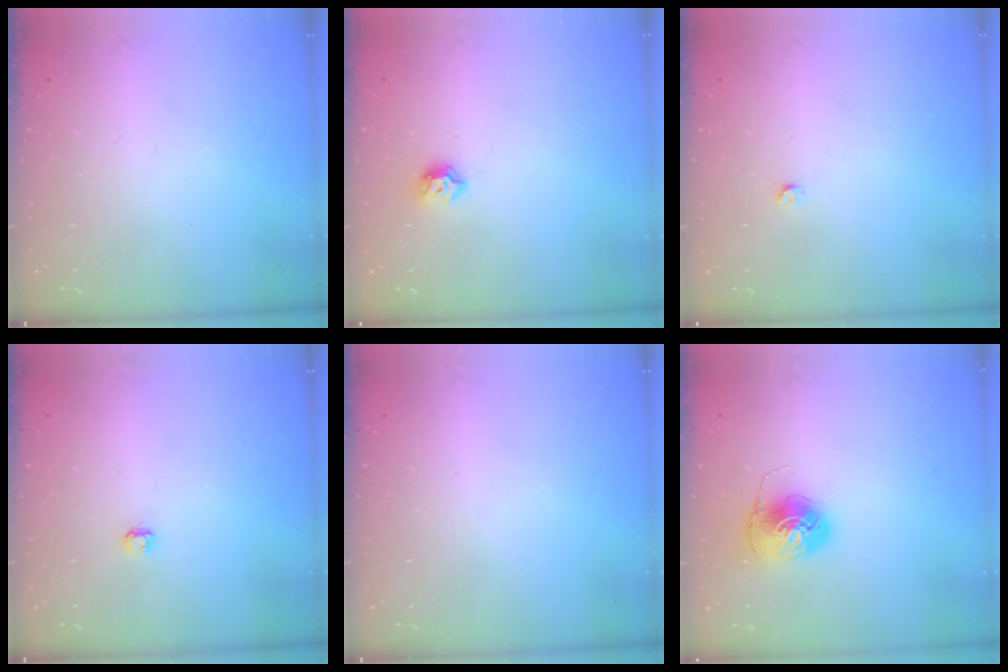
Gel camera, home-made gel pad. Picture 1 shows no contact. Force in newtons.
{"total": 5.6, "press": 5.5, "slide": 0.9}
{"total": 2.4, "press": 2.4, "slide": 0.3}
{"total": 2.9, "press": 2.9, "slide": 0.3}
{"total": 0.0}
{"total": 7.9, "press": 7.9, "slide": 0.3}